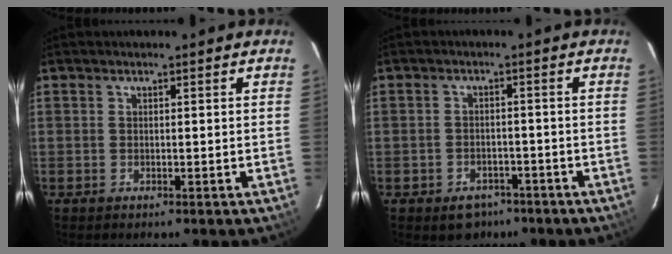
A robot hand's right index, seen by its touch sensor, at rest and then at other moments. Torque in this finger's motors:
{"motor_torque": [0.41, -0.40, 0.22, 0.01]}